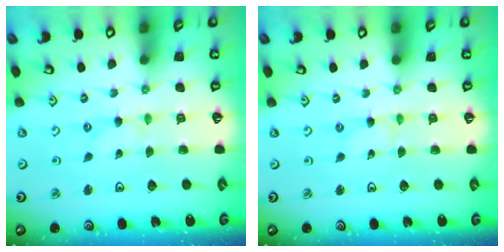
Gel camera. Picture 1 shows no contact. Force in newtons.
{"total": 0.0}